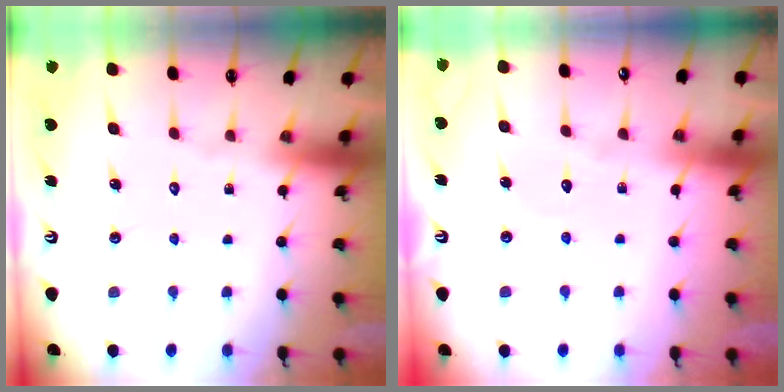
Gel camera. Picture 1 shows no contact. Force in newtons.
{"total": 3.9, "press": 3.8, "slide": 0.4}